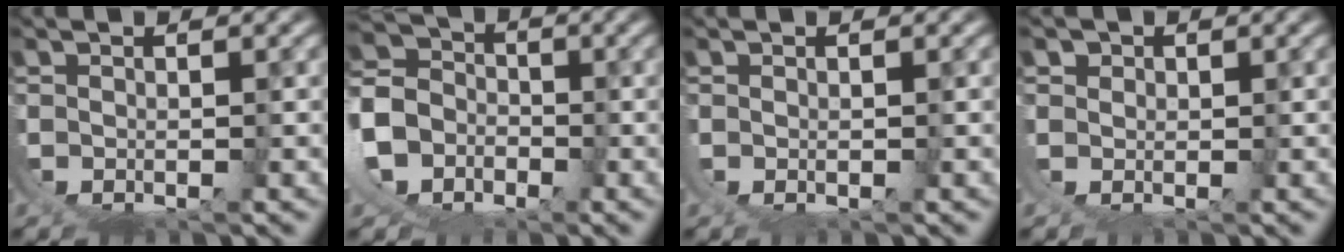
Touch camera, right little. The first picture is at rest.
{"total": 9.3, "force": [-0.3, 8.5, 3.9], "torque": [-0.114, -0.020, -0.015]}
{"total": 0.7, "force": [0.4, 0.1, 0.6], "torque": [-0.018, -0.005, 0.009]}
{"total": 1.5, "force": [1.1, 0.8, 0.7], "torque": [-0.024, -0.003, 0.024]}